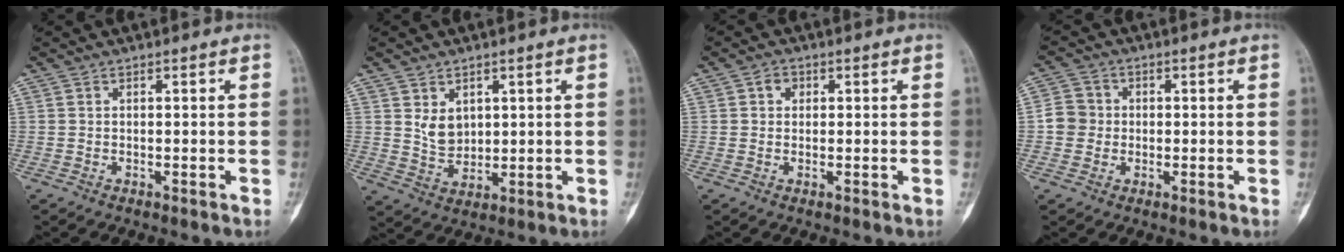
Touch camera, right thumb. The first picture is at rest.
{"total": 5.1, "force": [1.9, 3.8, 2.9], "torque": [-0.035, -0.021, 0.045]}
{"total": 2.2, "force": [0.6, 1.8, 1.1], "torque": [-0.009, 0.001, 0.006]}
{"total": 4.7, "force": [-0.3, 4.5, 1.3], "torque": [-0.007, 0.008, -0.014]}